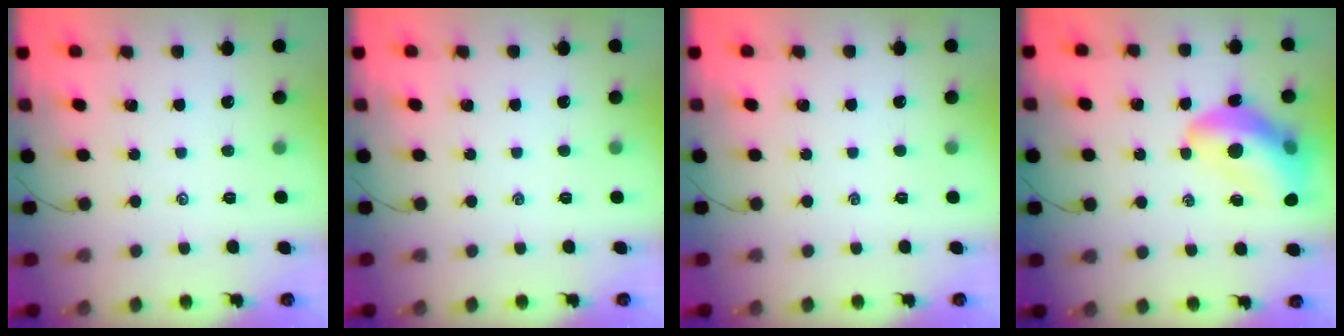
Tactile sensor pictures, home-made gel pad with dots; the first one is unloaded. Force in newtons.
{"total": 0.0}
{"total": 0.0}
{"total": 15.4, "press": 14.9, "slide": 3.8}